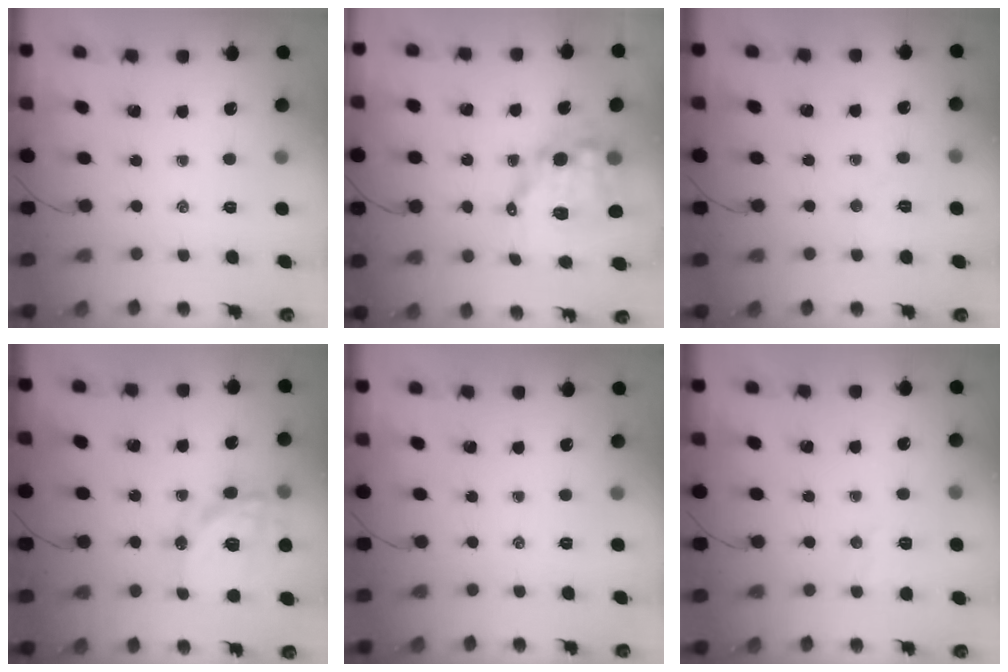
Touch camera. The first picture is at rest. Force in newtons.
{"total": 11.0, "press": 10.7, "slide": 2.7}
{"total": 4.7, "press": 4.6, "slide": 1.0}
{"total": 18.3, "press": 17.9, "slide": 3.8}
{"total": 0.0}
{"total": 4.7, "press": 4.6, "slide": 1.2}